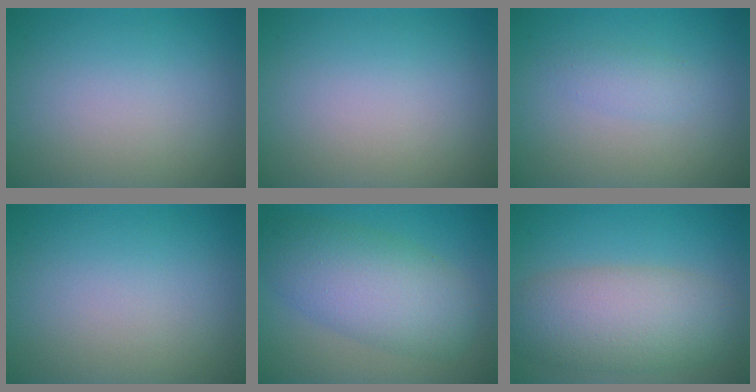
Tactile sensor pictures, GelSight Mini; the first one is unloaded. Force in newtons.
{"total": 0.0}
{"total": 1.4, "press": 1.4, "slide": 0.0}
{"total": 0.0}
{"total": 7.2, "press": 7.2, "slide": 0.1}
{"total": 7.2, "press": 7.2, "slide": 0.4}